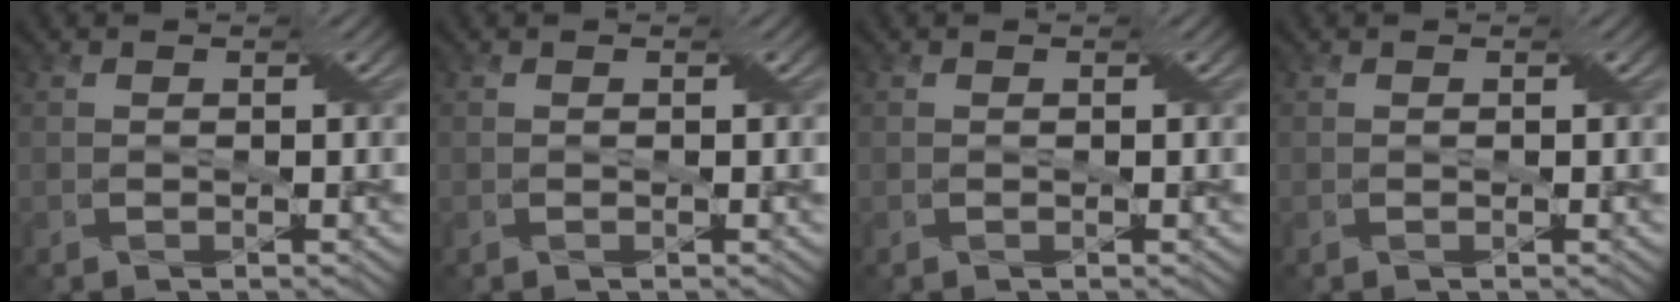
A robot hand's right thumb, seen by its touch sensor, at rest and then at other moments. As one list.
[{"total": 0.0}, {"total": 0.0}, {"total": 0.0}]